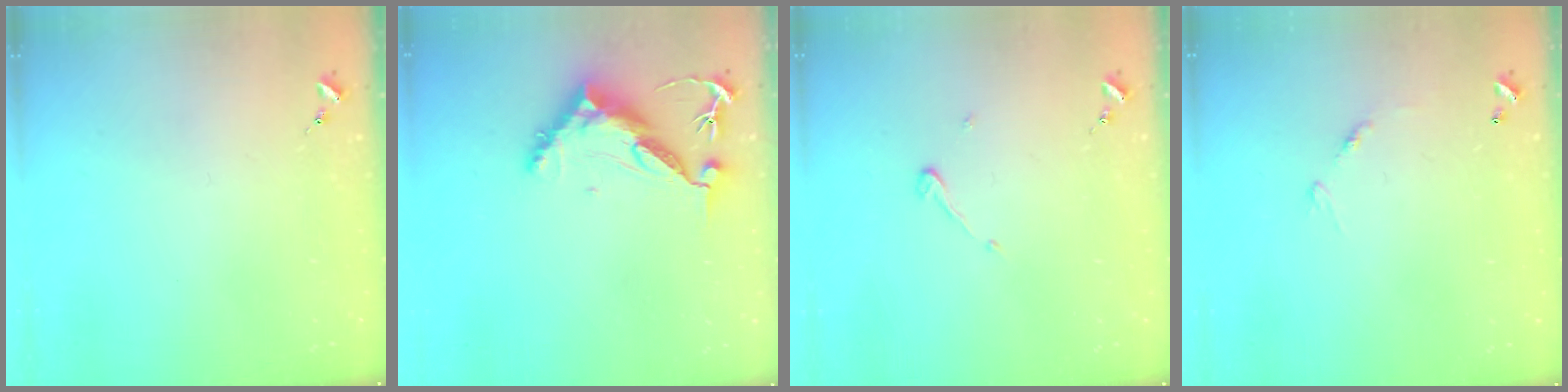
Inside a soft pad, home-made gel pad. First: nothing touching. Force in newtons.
{"total": 10.7, "press": 10.6, "slide": 0.9}
{"total": 3.9, "press": 3.9, "slide": 0.3}
{"total": 7.0, "press": 7.0, "slide": 0.5}